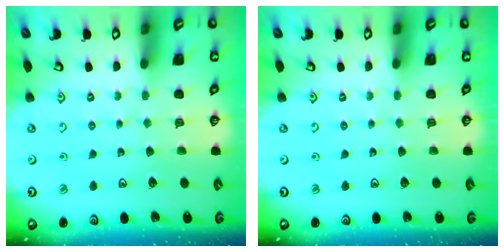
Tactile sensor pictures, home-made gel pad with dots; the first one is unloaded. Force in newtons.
{"total": 0.0}